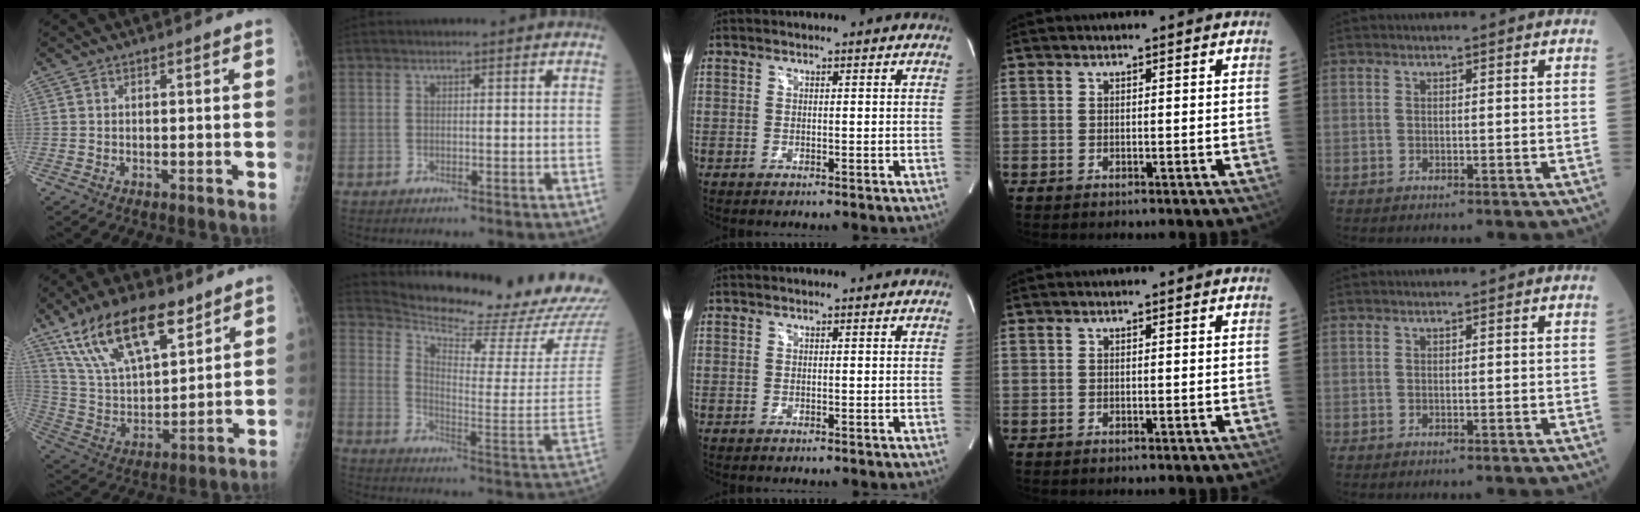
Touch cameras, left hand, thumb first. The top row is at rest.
{"thumb": {"total": 21.0, "force": [13.1, 9.0, 13.7], "torque": [-0.223, -0.042, 0.250]}, "index": {"total": 22.1, "force": [21.1, 0.7, 6.8], "torque": [-0.124, -0.111, 0.272]}}